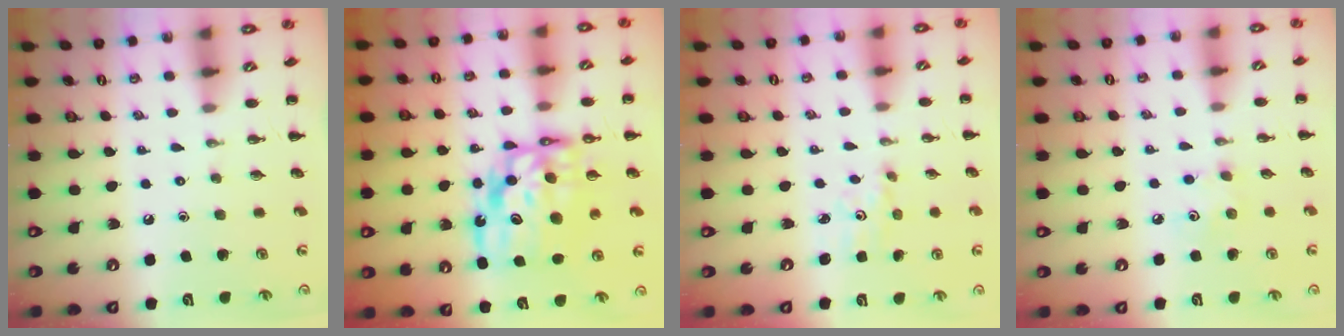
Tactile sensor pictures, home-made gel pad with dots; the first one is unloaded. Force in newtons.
{"total": 14.0, "press": 13.5, "slide": 3.8}
{"total": 2.1, "press": 2.0, "slide": 0.7}
{"total": 4.0, "press": 3.9, "slide": 1.1}